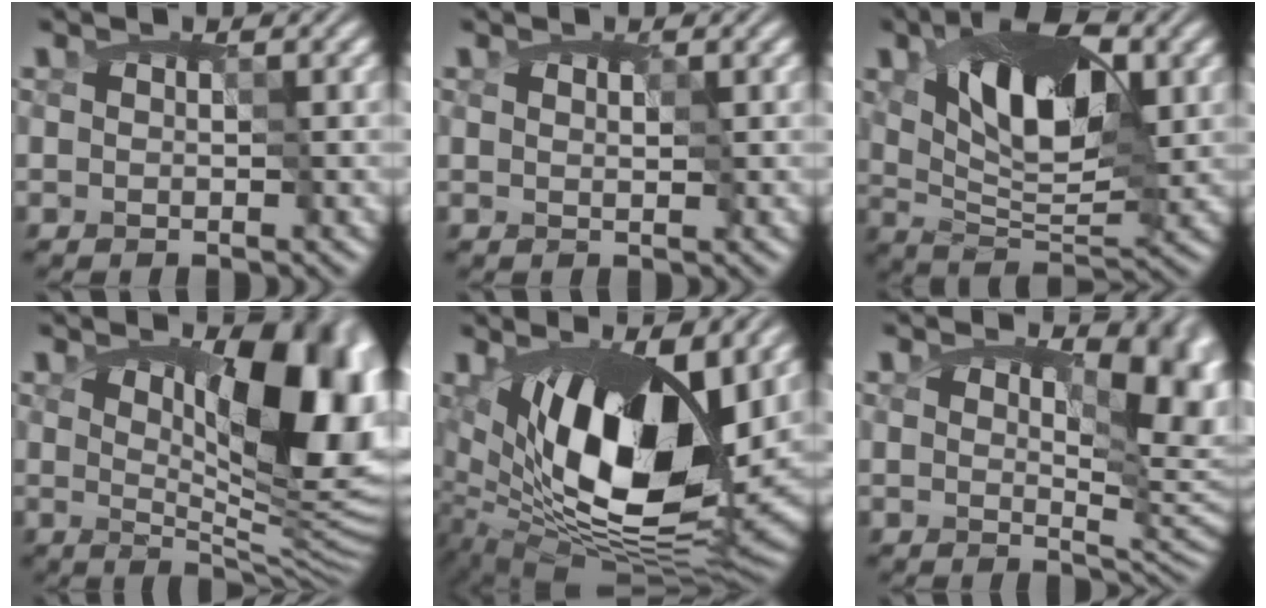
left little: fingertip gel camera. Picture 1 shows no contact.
{"total": 0.8, "force": [0.4, 0.4, 0.6], "torque": [-0.010, 0.004, 0.003]}
{"total": 9.3, "force": [1.6, 4.4, 8.0], "torque": [-0.133, -0.002, 0.026]}
{"total": 14.0, "force": [3.7, 6.6, 11.8], "torque": [-0.137, 0.002, 0.060]}
{"total": 13.4, "force": [2.8, 6.4, 11.4], "torque": [-0.173, -0.021, 0.052]}
{"total": 8.9, "force": [4.4, 4.3, 6.4], "torque": [-0.094, 0.008, 0.066]}